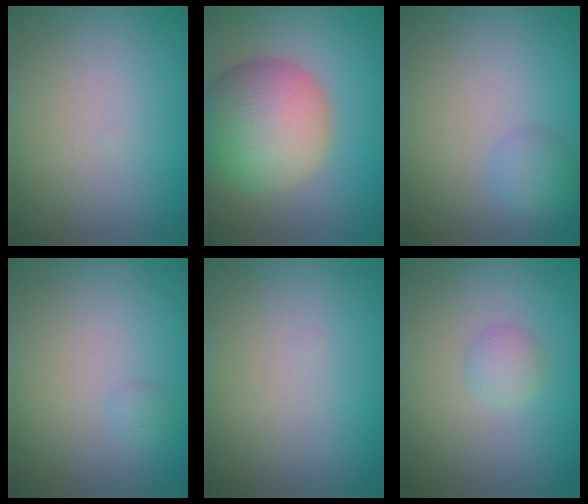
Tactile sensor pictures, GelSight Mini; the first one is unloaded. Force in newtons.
{"total": 9.1, "press": 9.1, "slide": 0.7}
{"total": 1.9, "press": 1.9, "slide": 0.1}
{"total": 0.6, "press": 0.6, "slide": 0.1}
{"total": 0.0}
{"total": 1.5, "press": 1.5, "slide": 0.1}